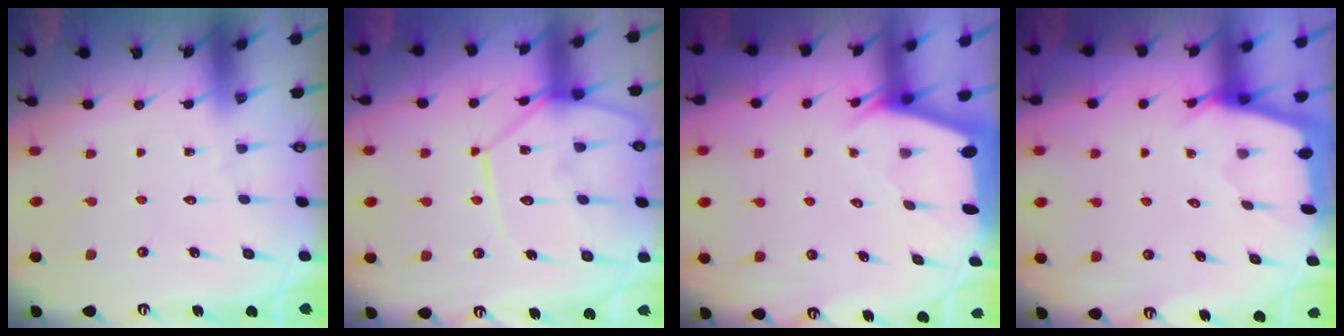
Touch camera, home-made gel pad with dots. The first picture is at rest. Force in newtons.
{"total": 13.9, "press": 13.8, "slide": 1.5}
{"total": 1.9, "press": 1.8, "slide": 0.3}
{"total": 2.3, "press": 2.3, "slide": 0.3}